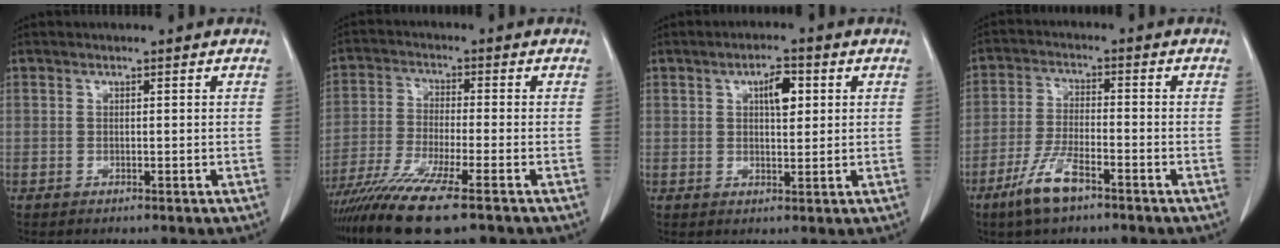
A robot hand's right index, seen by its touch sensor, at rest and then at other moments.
{"total": 12.6, "force": [-9.0, 0.4, 8.9], "torque": [-0.170, -0.034, -0.156]}
{"total": 4.4, "force": [1.5, 1.6, 3.8], "torque": [-0.061, 0.006, 0.023]}
{"total": 7.1, "force": [-4.6, 1.6, 5.2], "torque": [-0.113, -0.007, -0.084]}